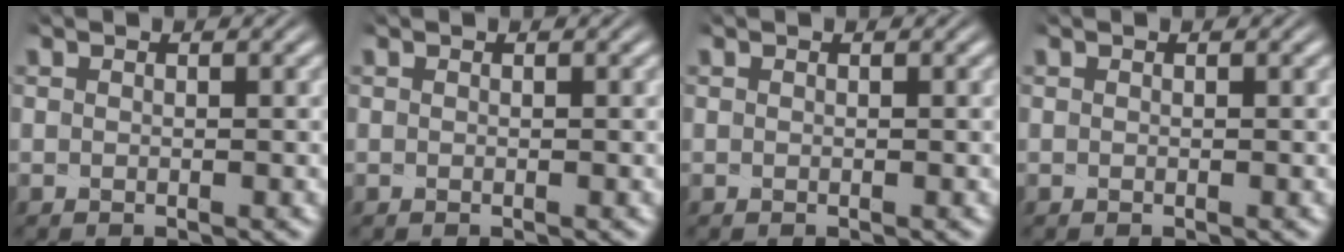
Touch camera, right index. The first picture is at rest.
{"total": 0.0}
{"total": 0.0}
{"total": 0.0}